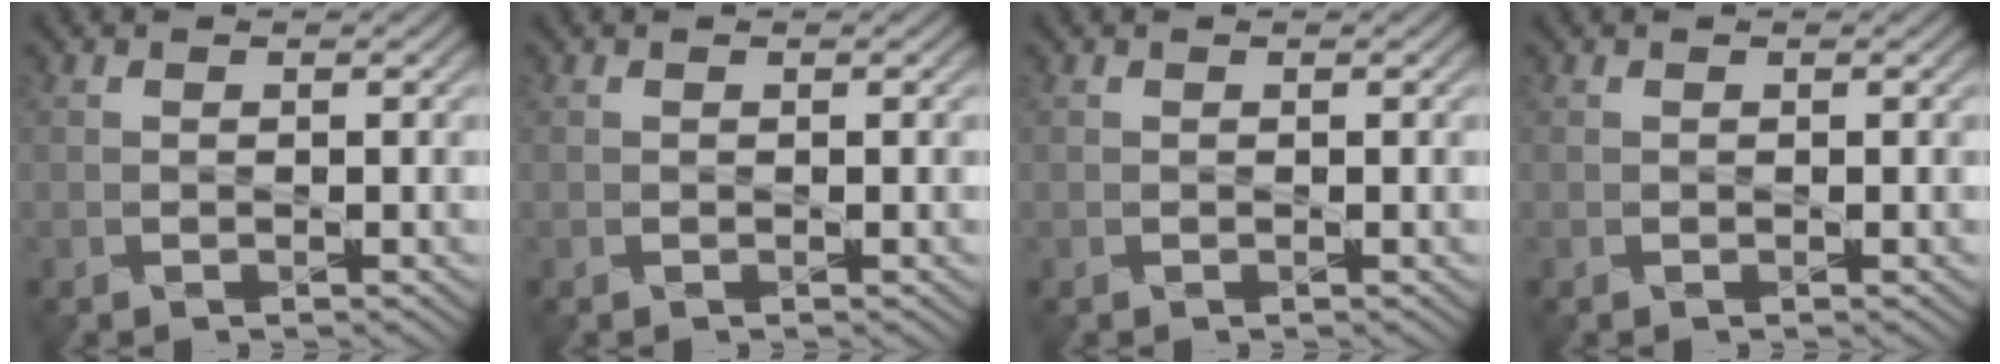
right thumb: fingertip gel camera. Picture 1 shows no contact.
{"total": 0.0}
{"total": 0.0}
{"total": 0.0}